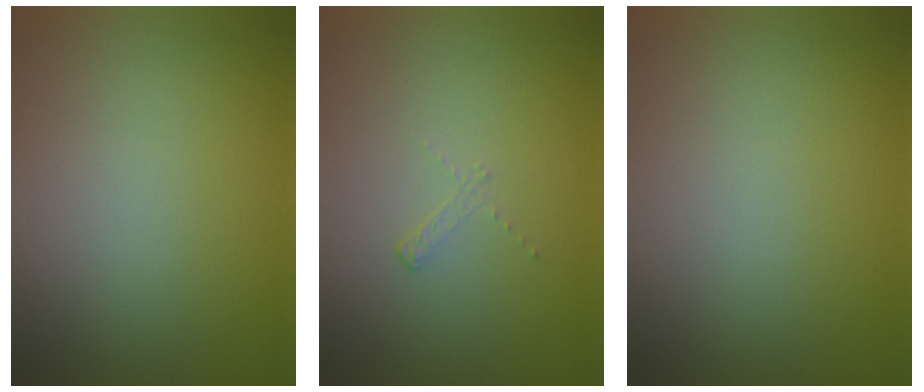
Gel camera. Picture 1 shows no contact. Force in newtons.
{"total": 0.8, "press": 0.3, "slide": 0.7}
{"total": 0.0}